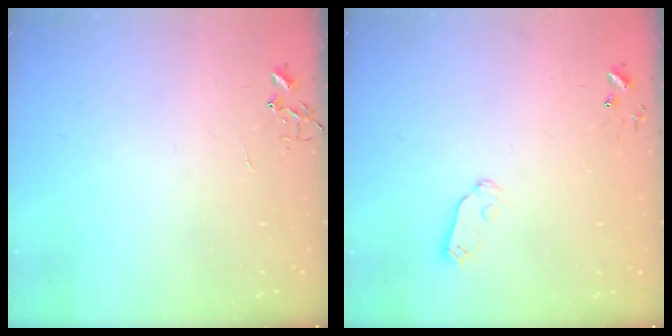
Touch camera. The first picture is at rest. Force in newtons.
{"total": 4.9, "press": 4.9, "slide": 0.3}